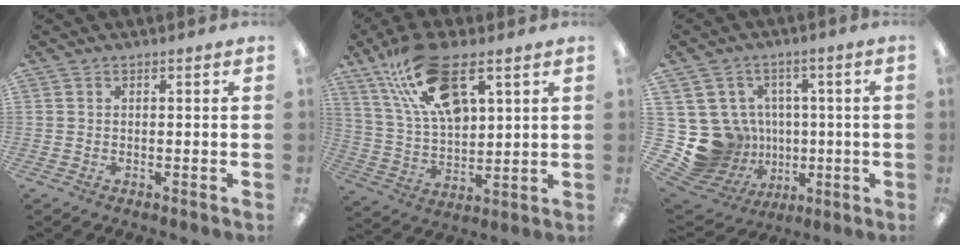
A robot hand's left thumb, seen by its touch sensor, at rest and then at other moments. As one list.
[{"total": 18.4, "force": [10.3, 8.3, 12.7], "torque": [-0.234, -0.026, 0.182]}, {"total": 14.7, "force": [-1.2, 14.1, 4.0], "torque": [-0.109, -0.007, 0.015]}]